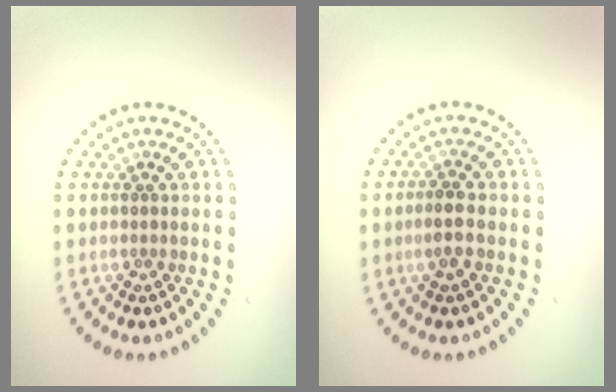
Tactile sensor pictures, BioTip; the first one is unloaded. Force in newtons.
{"total": 1.9, "press": 1.8, "slide": 0.6}